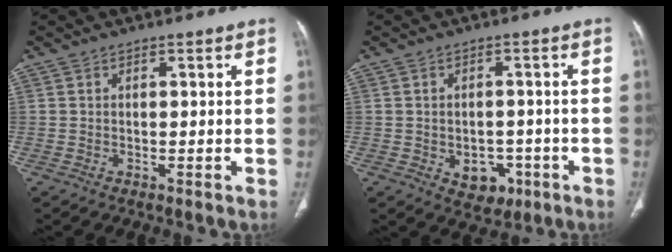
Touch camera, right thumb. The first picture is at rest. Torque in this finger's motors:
{"motor_torque": [-0.31, 0.31, -0.15, 0.02, 0.09]}